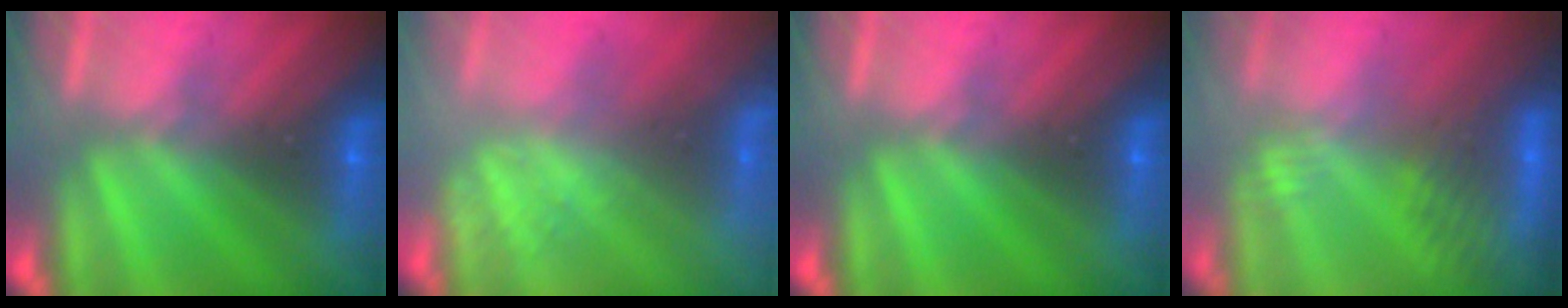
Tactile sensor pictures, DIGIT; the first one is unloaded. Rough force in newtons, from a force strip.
{"total": 2.2}
{"total": 0.0}
{"total": 2.7}